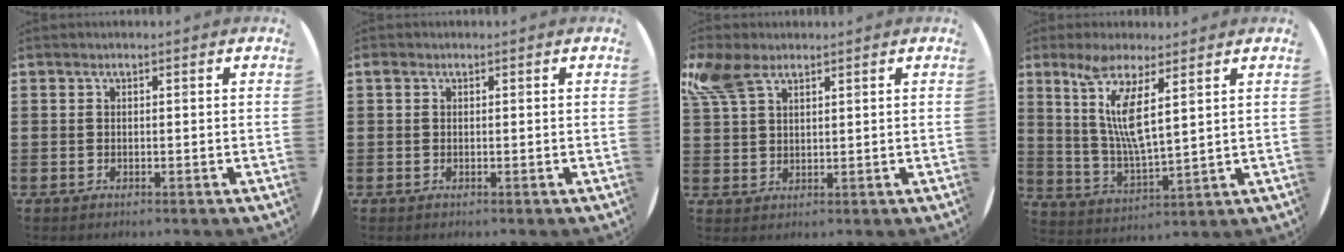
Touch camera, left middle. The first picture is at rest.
{"total": 0.0}
{"total": 5.1, "force": [3.6, 2.6, 2.6], "torque": [-0.062, 0.001, 0.068]}
{"total": 8.2, "force": [5.1, 1.4, 6.2], "torque": [-0.136, -0.021, 0.089]}